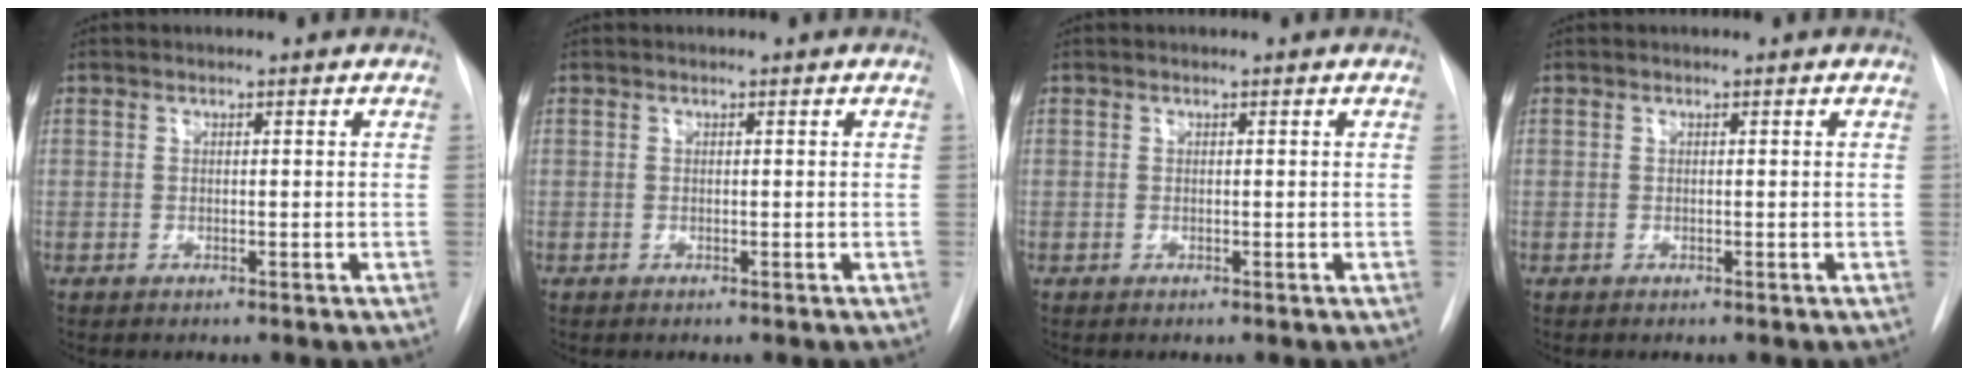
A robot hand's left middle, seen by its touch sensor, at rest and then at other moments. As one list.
[{"total": 0.0}, {"total": 0.0}, {"total": 0.0}]